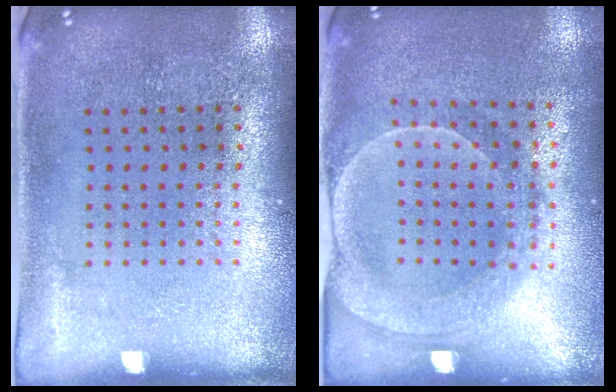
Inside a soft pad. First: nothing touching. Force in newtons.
{"total": 1.9, "press": 1.8, "slide": 0.6}